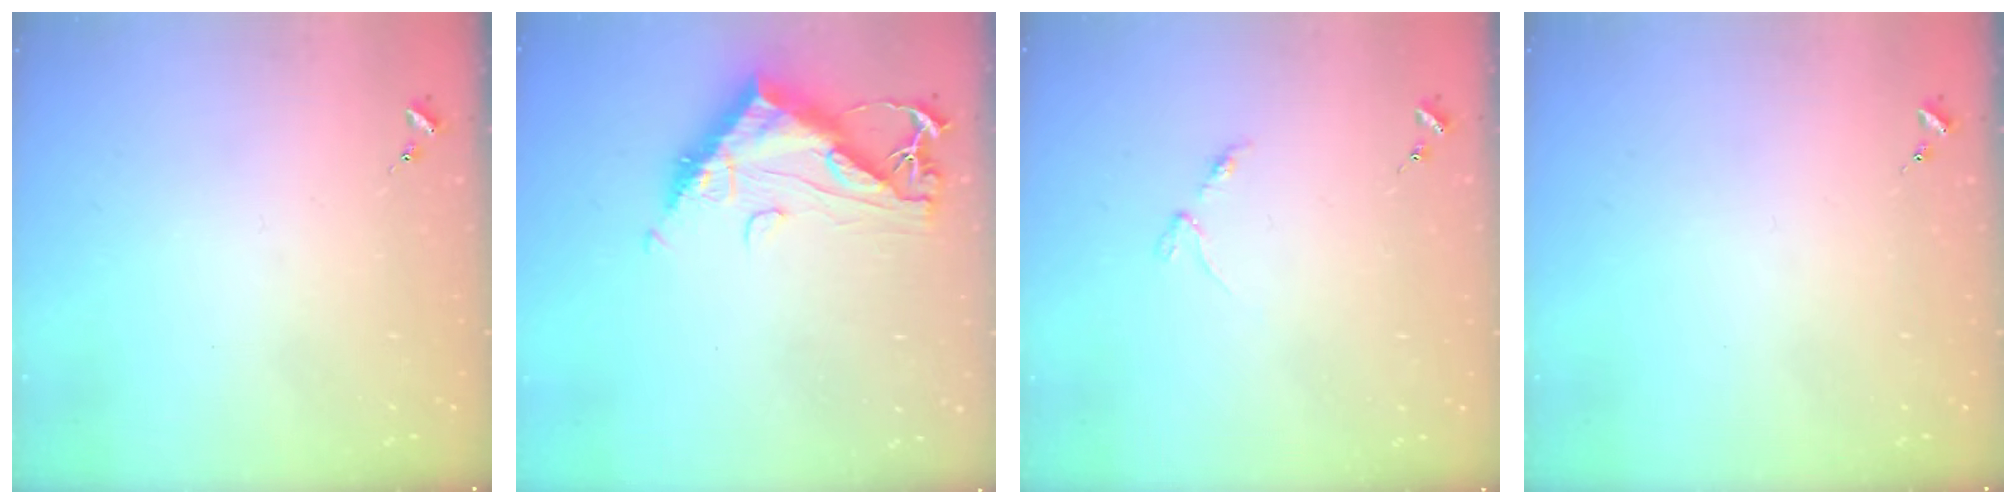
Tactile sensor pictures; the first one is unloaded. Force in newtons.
{"total": 13.4, "press": 13.4, "slide": 1.2}
{"total": 2.9, "press": 2.8, "slide": 0.4}
{"total": 0.0}